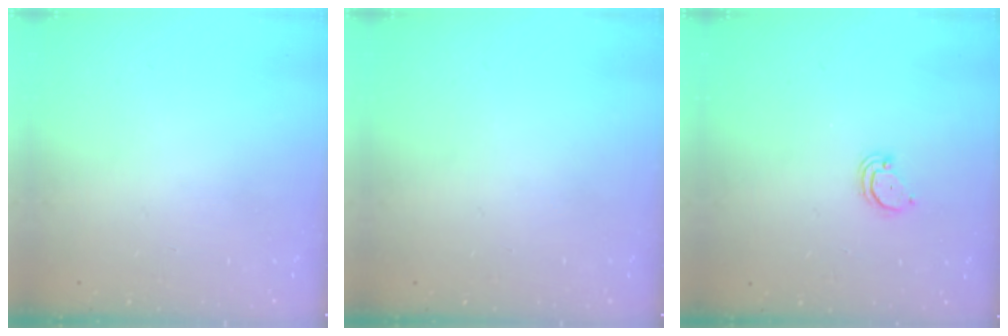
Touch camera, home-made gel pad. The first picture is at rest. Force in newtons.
{"total": 0.0}
{"total": 2.6, "press": 2.6, "slide": 0.2}